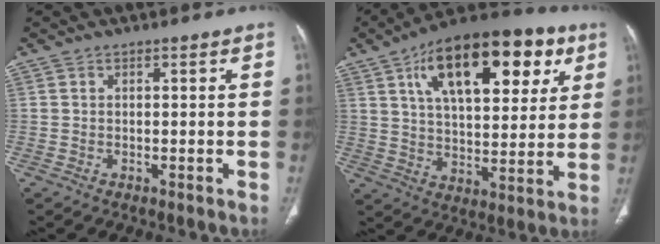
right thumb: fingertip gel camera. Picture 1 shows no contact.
{"total": 24.8, "force": [10.6, 11.8, 19.1], "torque": [-0.260, -0.005, 0.167]}